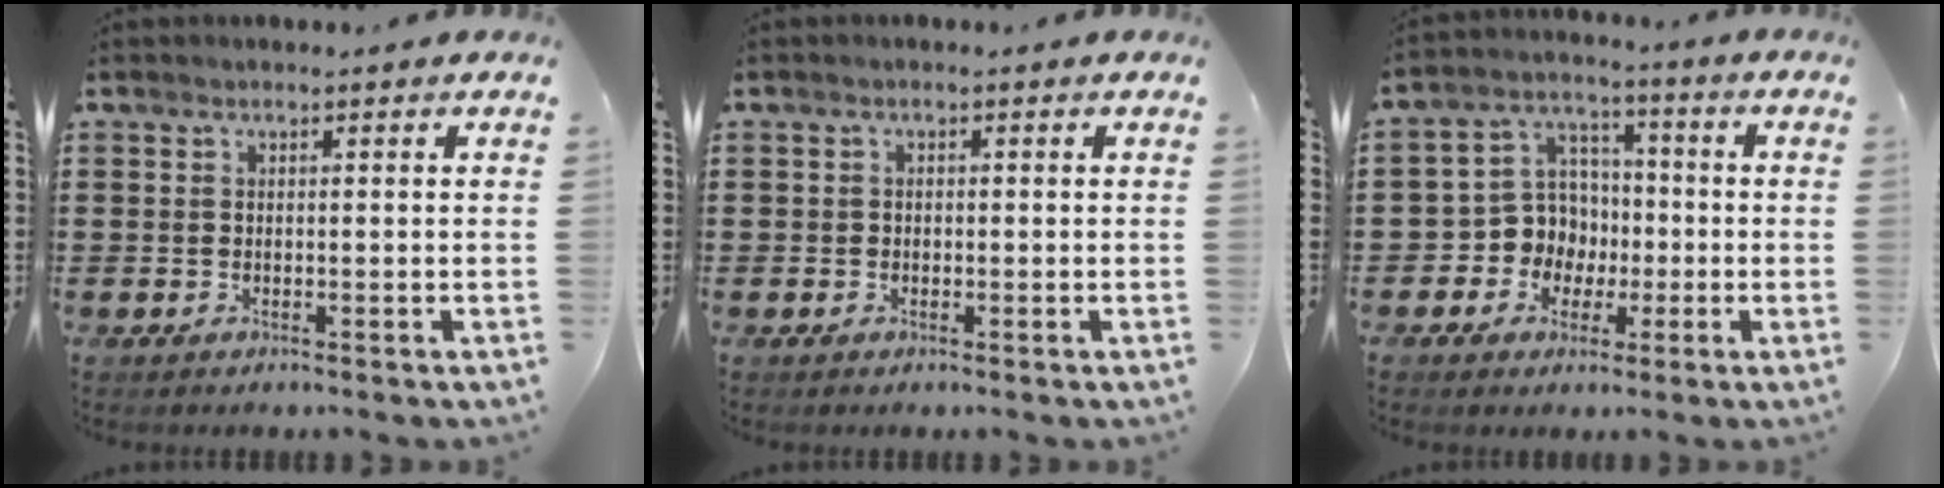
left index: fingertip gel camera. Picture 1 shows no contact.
{"total": 0.6, "force": [-0.2, 0.5, 0.0], "torque": [-0.003, 0.002, -0.005]}
{"total": 7.4, "force": [-1.2, 7.1, 1.3], "torque": [-0.066, 0.005, -0.025]}